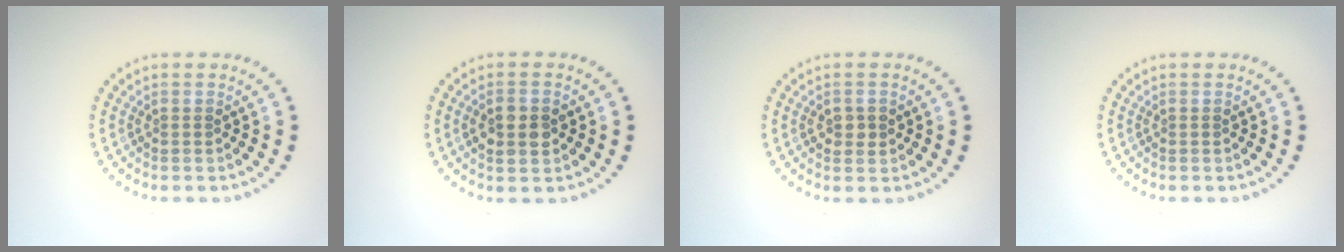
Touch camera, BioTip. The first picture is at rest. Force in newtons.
{"total": 2.7, "press": 2.7, "slide": 0.2}
{"total": 1.5, "press": 1.5, "slide": 0.1}
{"total": 0.0}